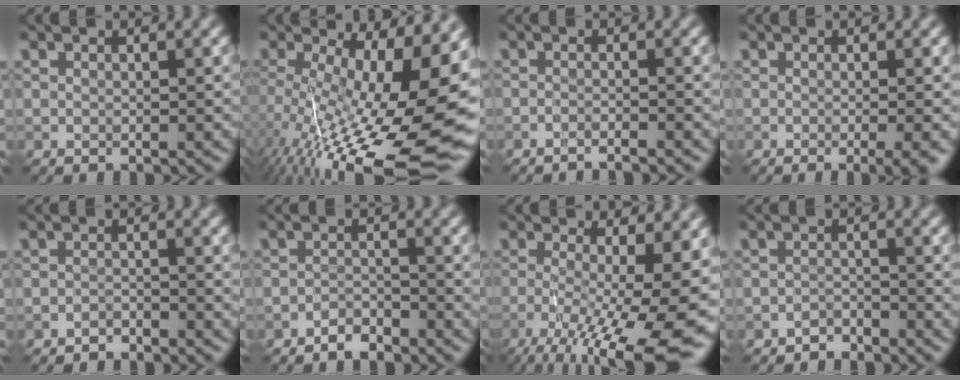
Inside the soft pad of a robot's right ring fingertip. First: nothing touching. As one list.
[{"total": 19.9, "force": [-2.5, 7.4, 18.3], "torque": [-0.253, -0.045, -0.019]}, {"total": 1.6, "force": [-1.4, 0.1, 0.8], "torque": [-0.007, -0.002, -0.034]}, {"total": 2.6, "force": [-0.8, 0.5, 2.4], "torque": [-0.032, -0.007, -0.015]}, {"total": 1.2, "force": [-1.2, 0.1, 0.1], "torque": [-0.001, 0.001, -0.026]}, {"total": 2.0, "force": [-1.8, 0.5, 0.7], "torque": [-0.010, 0.004, -0.038]}, {"total": 13.9, "force": [-3.8, 3.9, 12.7], "torque": [-0.177, -0.019, -0.051]}, {"total": 1.6, "force": [-1.5, 0.3, 0.1], "torque": [0.000, 0.005, -0.031]}]